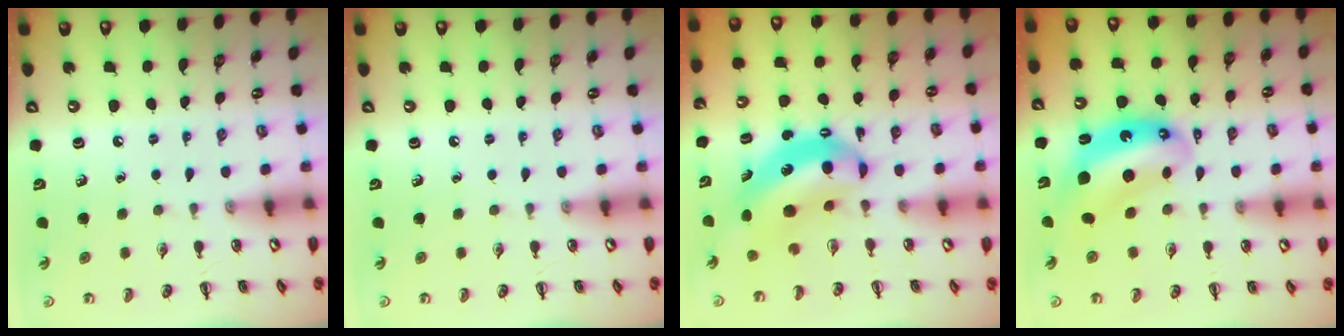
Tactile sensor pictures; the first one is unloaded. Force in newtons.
{"total": 0.0}
{"total": 8.5, "press": 8.2, "slide": 2.2}
{"total": 9.8, "press": 9.5, "slide": 2.6}